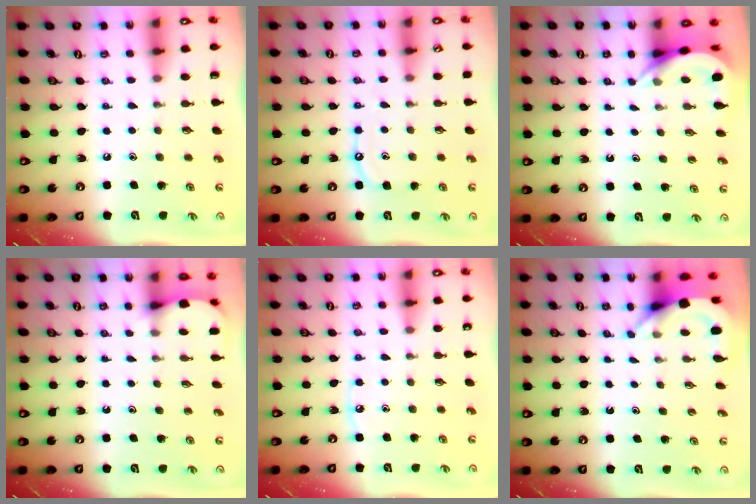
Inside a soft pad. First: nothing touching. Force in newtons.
{"total": 7.2, "press": 7.1, "slide": 0.8}
{"total": 4.6, "press": 4.6, "slide": 0.3}
{"total": 2.7, "press": 2.7, "slide": 0.3}
{"total": 3.2, "press": 3.1, "slide": 0.4}
{"total": 3.9, "press": 3.8, "slide": 0.3}